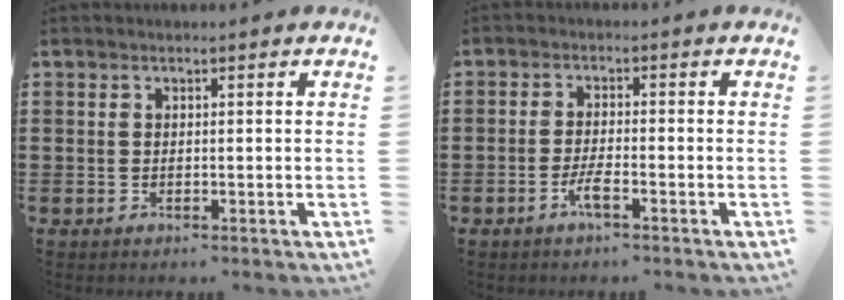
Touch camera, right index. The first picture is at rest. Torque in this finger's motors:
{"motor_torque": [0.94, 1.18, 0.22, 0.07]}